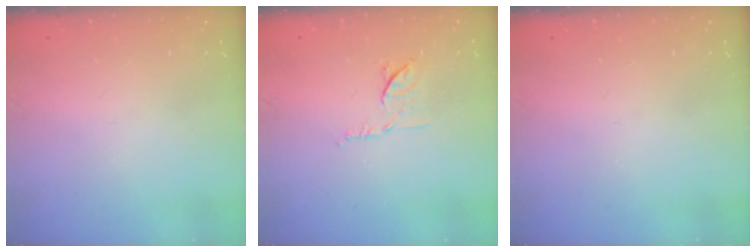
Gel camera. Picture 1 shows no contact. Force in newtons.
{"total": 7.8, "press": 7.8, "slide": 0.9}
{"total": 0.0}